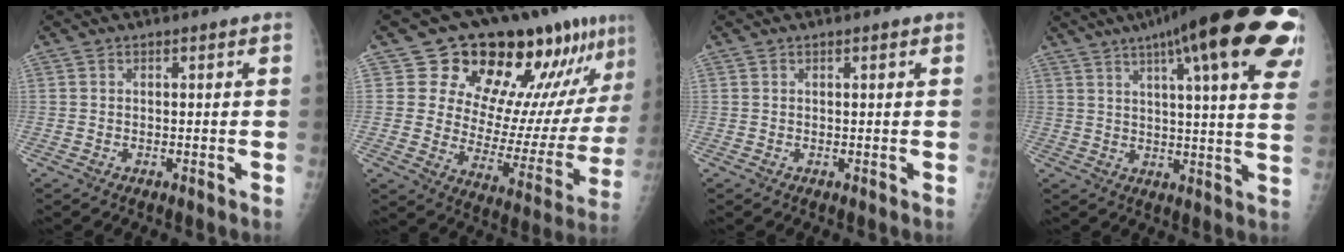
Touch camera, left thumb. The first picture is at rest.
{"total": 21.5, "force": [14.9, 9.7, 12.0], "torque": [-0.110, -0.077, 0.210]}
{"total": 0.7, "force": [0.4, 0.0, 0.6], "torque": [-0.010, 0.001, 0.006]}
{"total": 29.0, "force": [16.5, 5.6, 23.1], "torque": [-0.259, -0.008, 0.214]}